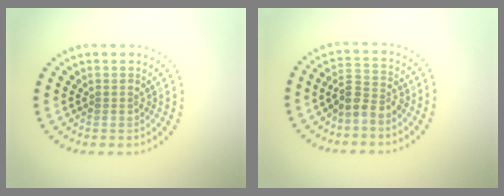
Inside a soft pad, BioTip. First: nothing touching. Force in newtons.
{"total": 2.9, "press": 2.6, "slide": 1.3}